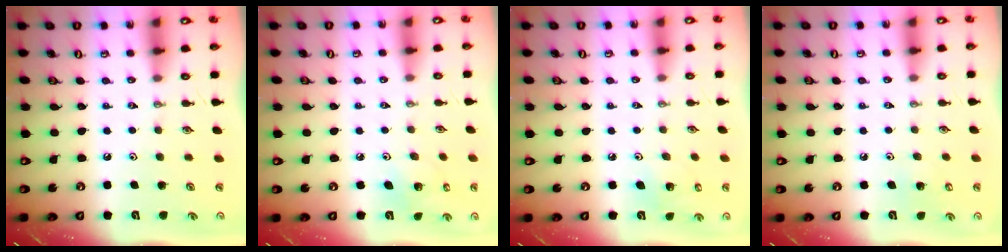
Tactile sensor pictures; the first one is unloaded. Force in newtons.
{"total": 4.1, "press": 4.1, "slide": 0.3}
{"total": 5.3, "press": 4.8, "slide": 2.3}
{"total": 5.0, "press": 4.9, "slide": 0.4}